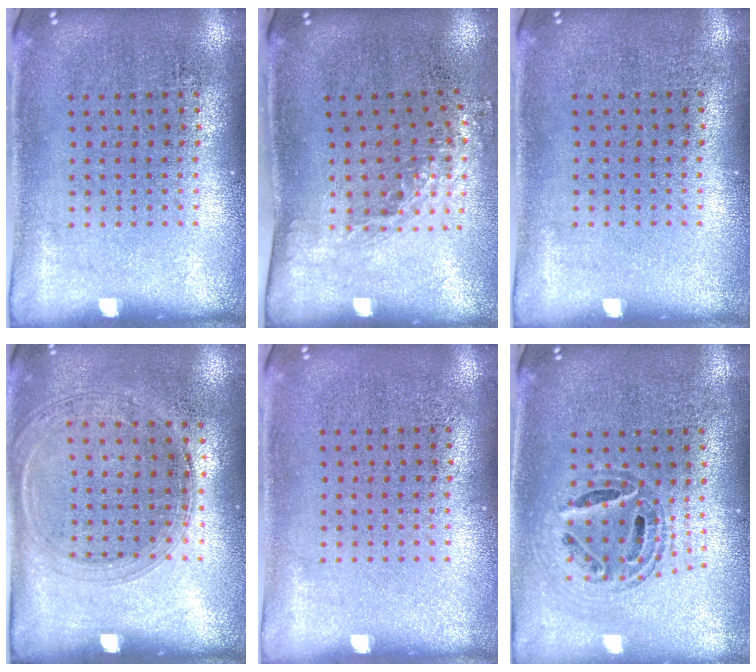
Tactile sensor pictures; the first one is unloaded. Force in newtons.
{"total": 1.5, "press": 1.1, "slide": 1.0}
{"total": 0.0}
{"total": 1.3, "press": 1.2, "slide": 0.5}
{"total": 0.0}
{"total": 0.9, "press": 0.9, "slide": 0.1}